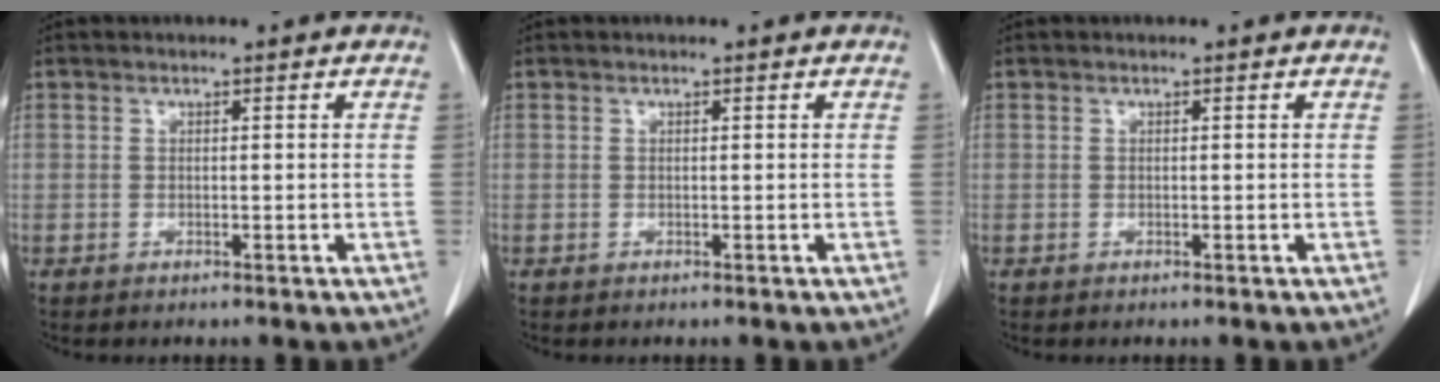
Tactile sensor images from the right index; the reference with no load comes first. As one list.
[{"total": 0.0}, {"total": 0.0}]